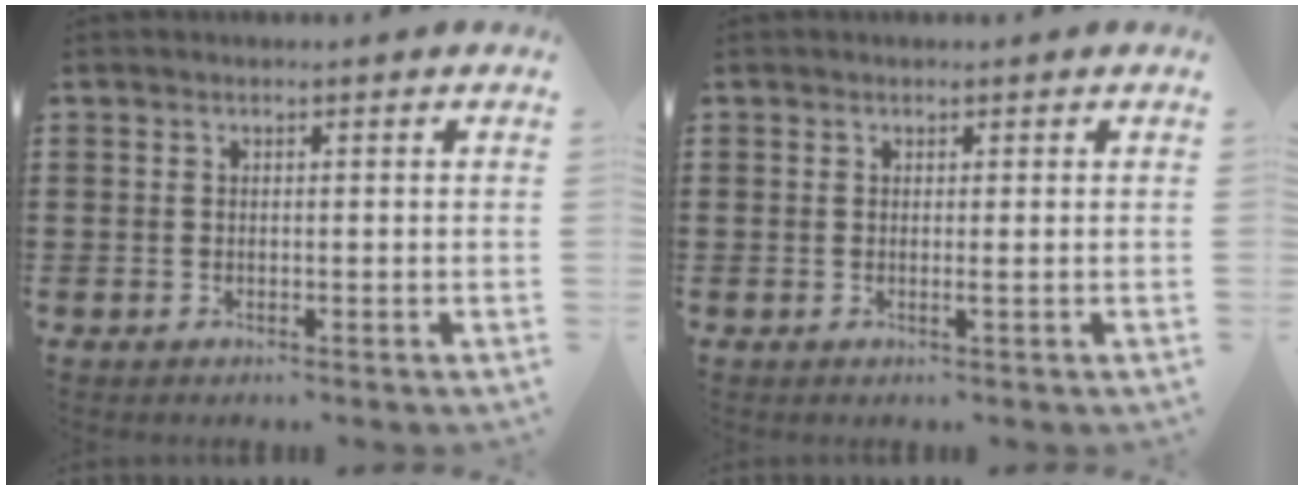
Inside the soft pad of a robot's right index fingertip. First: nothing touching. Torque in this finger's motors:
{"motor_torque": [0.02, 0.05, 0.01, 0.01]}